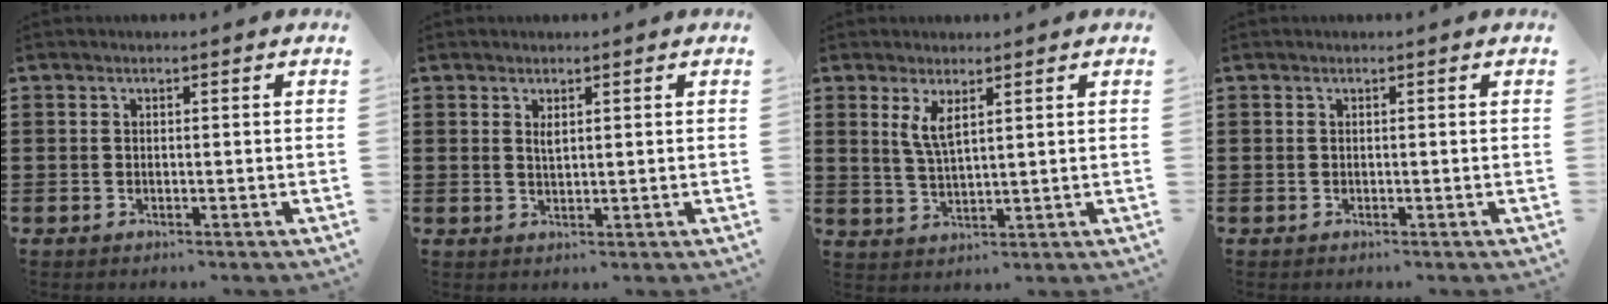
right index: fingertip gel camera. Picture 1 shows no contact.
{"total": 1.2, "force": [0.6, 0.3, 1.0], "torque": [-0.020, 0.002, 0.010]}
{"total": 3.8, "force": [1.9, 1.1, 3.1], "torque": [-0.067, 0.001, 0.033]}
{"total": 0.0}